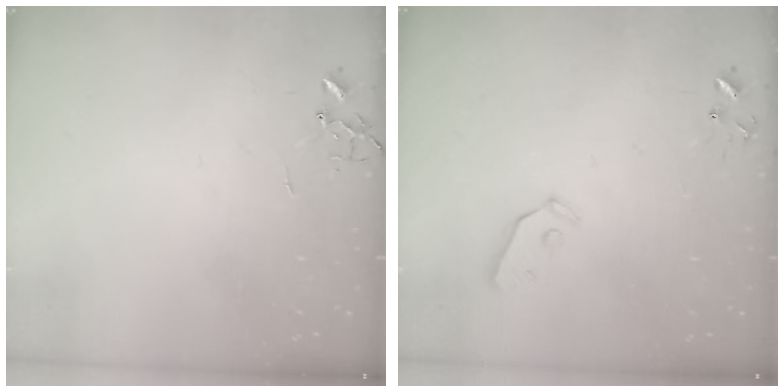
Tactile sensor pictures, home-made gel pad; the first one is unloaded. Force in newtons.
{"total": 4.0, "press": 4.0, "slide": 0.2}